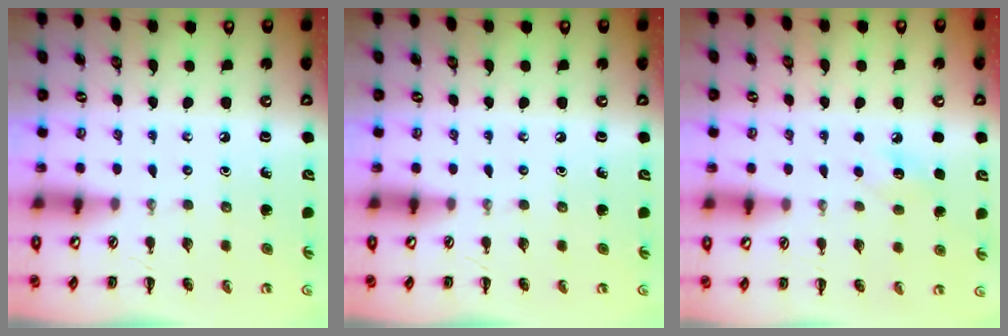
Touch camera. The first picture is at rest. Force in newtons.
{"total": 0.0}
{"total": 6.7, "press": 6.5, "slide": 1.5}